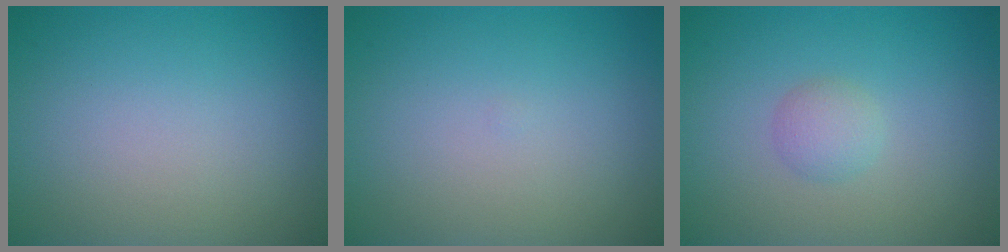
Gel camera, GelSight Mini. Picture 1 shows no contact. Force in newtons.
{"total": 0.0}
{"total": 1.5, "press": 1.5, "slide": 0.1}